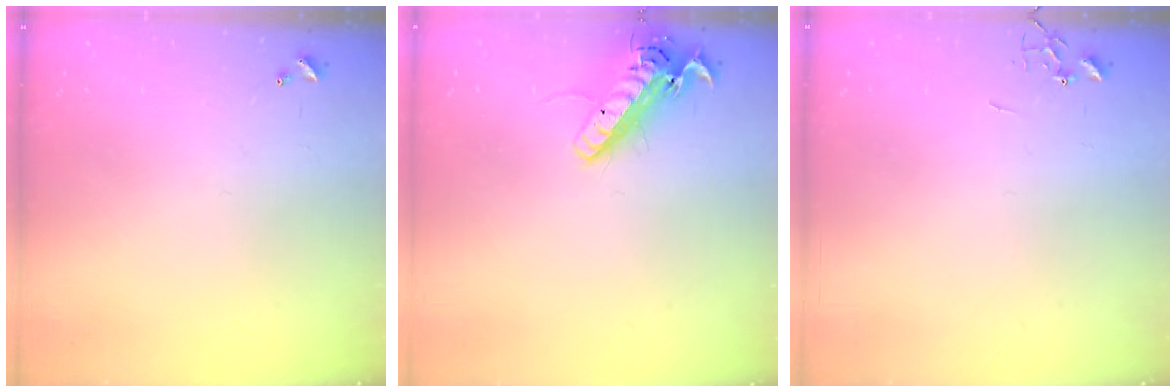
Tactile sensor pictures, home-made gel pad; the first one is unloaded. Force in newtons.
{"total": 15.0, "press": 14.7, "slide": 3.0}
{"total": 0.0}